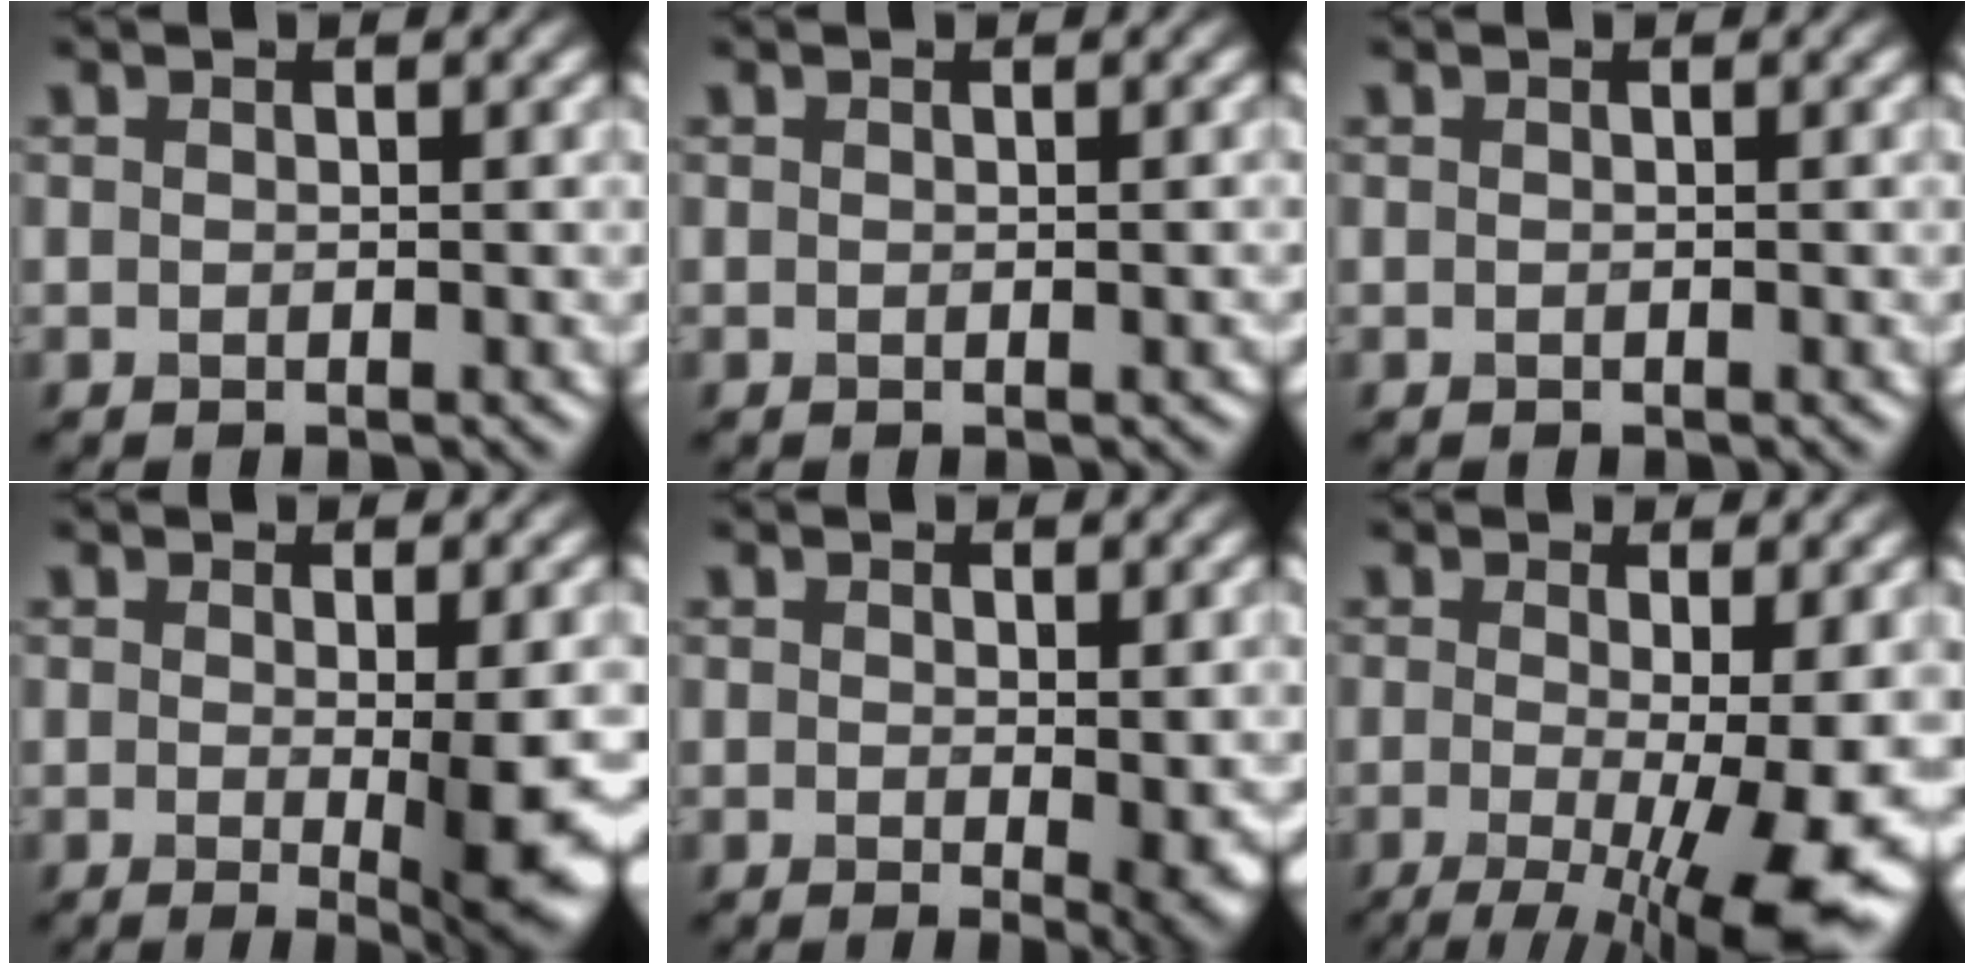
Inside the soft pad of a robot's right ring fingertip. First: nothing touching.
{"total": 0.0}
{"total": 0.0}
{"total": 5.3, "force": [-0.6, 0.8, 5.2], "torque": [-0.076, -0.013, -0.006]}
{"total": 2.5, "force": [0.0, 0.4, 2.4], "torque": [-0.029, -0.011, -0.001]}
{"total": 11.5, "force": [-2.6, 3.3, 10.7], "torque": [-0.157, -0.020, -0.029]}